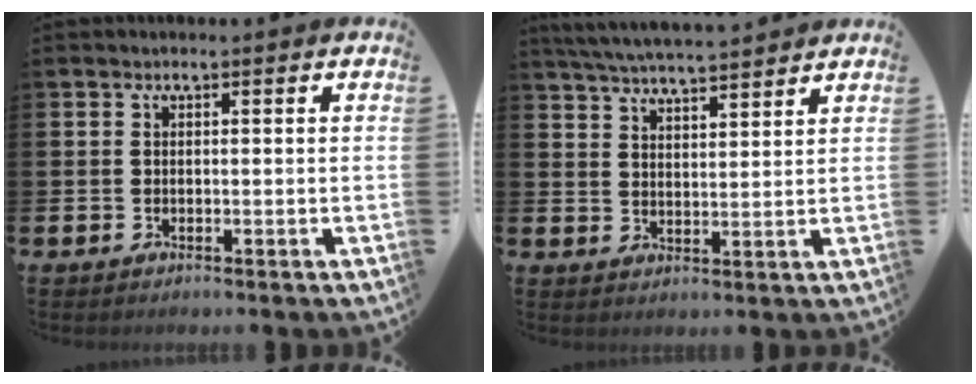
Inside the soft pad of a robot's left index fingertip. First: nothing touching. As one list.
[{"total": 5.7, "force": [5.6, 0.1, 1.1], "torque": [-0.037, -0.031, 0.100]}]